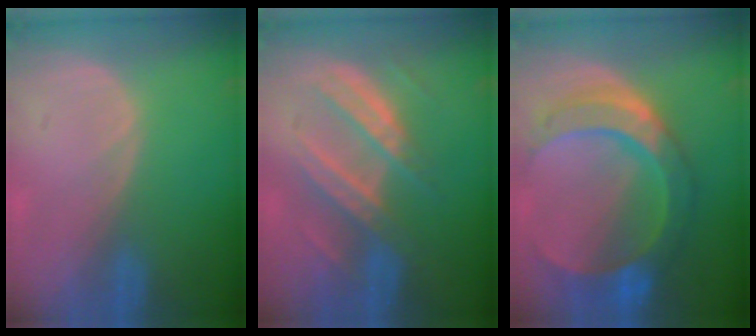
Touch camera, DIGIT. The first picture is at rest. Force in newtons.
{"total": 7.3, "press": 7.3, "slide": 0.1}
{"total": 10.8, "press": 10.7, "slide": 1.1}